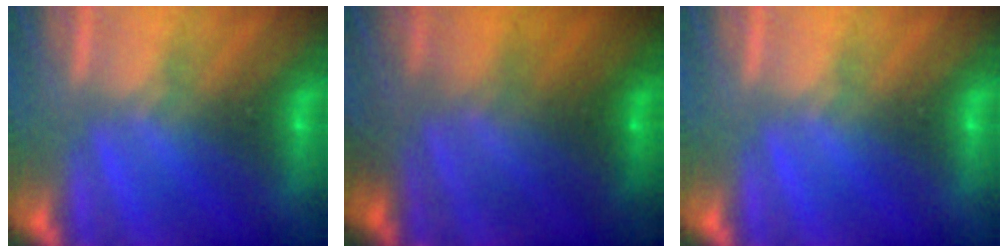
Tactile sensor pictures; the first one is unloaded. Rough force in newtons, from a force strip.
{"total": 6.9}
{"total": 0.0}